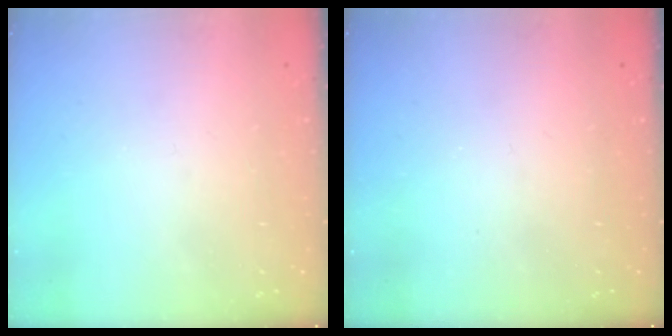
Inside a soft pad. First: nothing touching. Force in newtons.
{"total": 0.0}